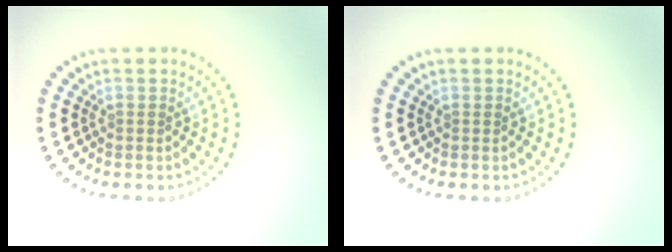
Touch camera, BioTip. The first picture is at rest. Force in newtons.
{"total": 0.0}